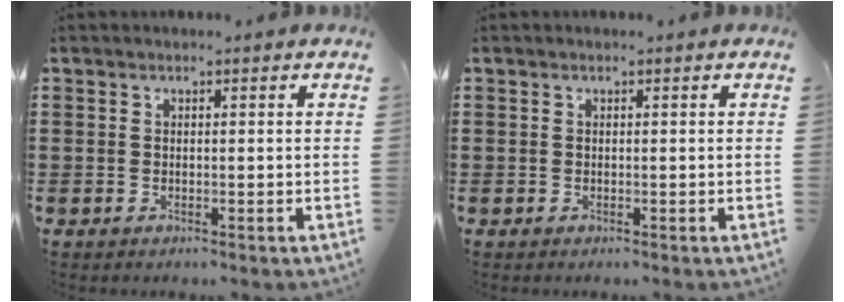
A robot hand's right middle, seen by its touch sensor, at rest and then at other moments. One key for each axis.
{"total": 0.0}